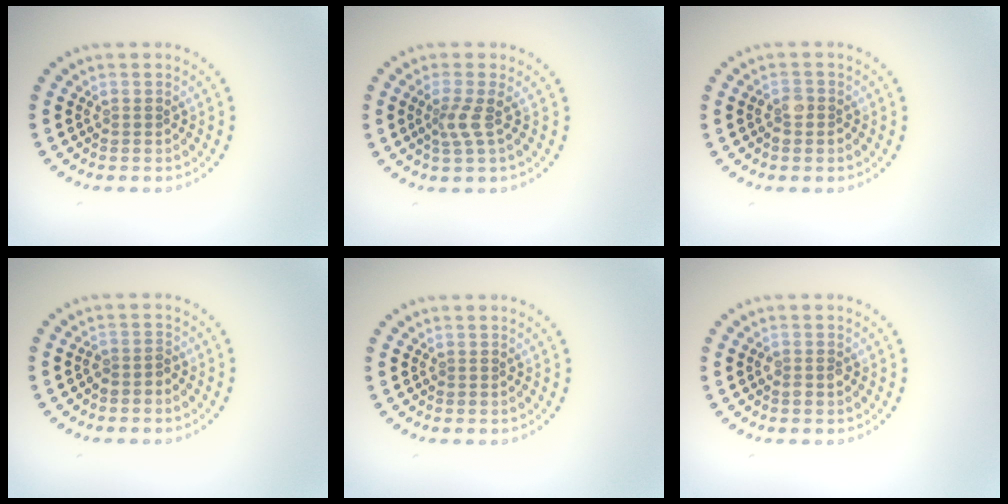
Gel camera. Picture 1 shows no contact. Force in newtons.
{"total": 2.0, "press": 1.4, "slide": 1.4}
{"total": 1.4, "press": 1.3, "slide": 0.7}
{"total": 1.3, "press": 1.1, "slide": 0.7}
{"total": 0.0}
{"total": 1.0, "press": 1.0, "slide": 0.3}